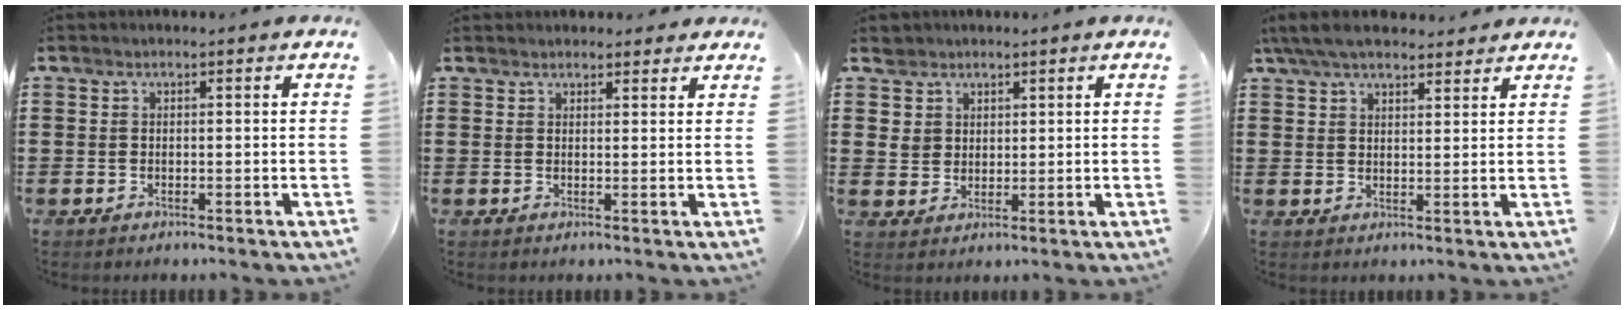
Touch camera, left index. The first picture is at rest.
{"total": 1.9, "force": [1.8, 0.5, 0.1], "torque": [-0.007, 0.003, 0.035]}
{"total": 4.1, "force": [2.6, 3.2, 0.2], "torque": [-0.013, 0.008, 0.047]}
{"total": 6.0, "force": [5.2, 1.5, 2.6], "torque": [-0.065, -0.005, 0.098]}